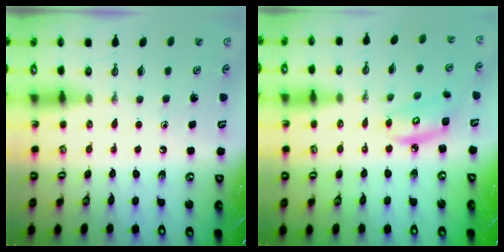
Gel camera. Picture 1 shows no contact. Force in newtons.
{"total": 6.9, "press": 6.9, "slide": 0.3}